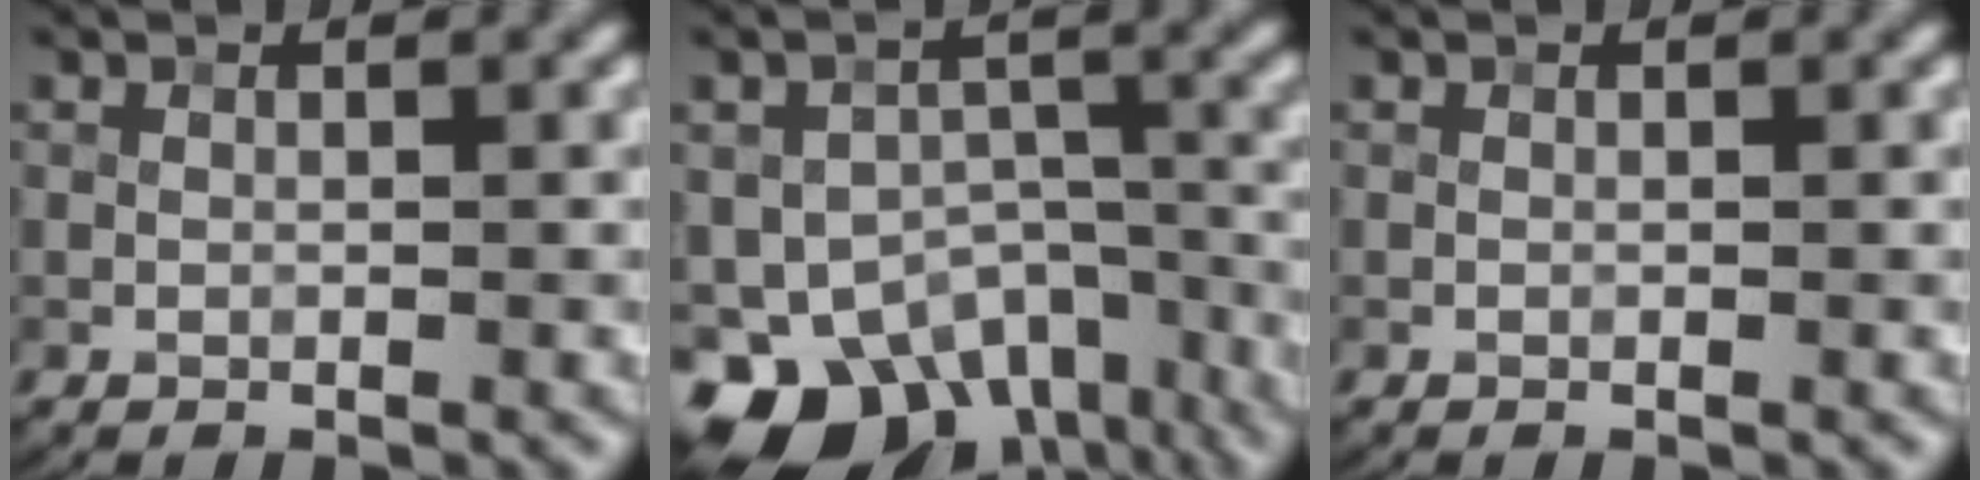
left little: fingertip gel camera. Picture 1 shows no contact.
{"total": 13.5, "force": [-9.1, 7.9, 6.1], "torque": [-0.117, -0.031, -0.121]}
{"total": 0.0}